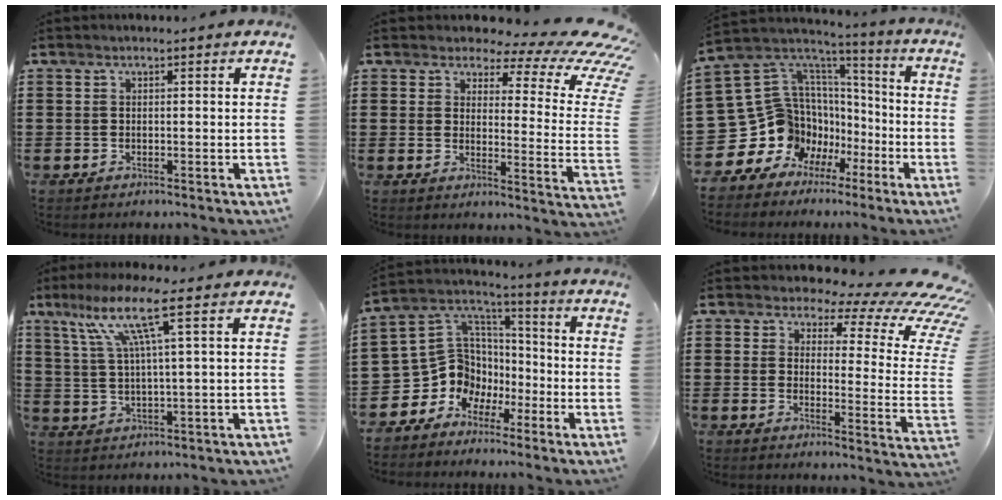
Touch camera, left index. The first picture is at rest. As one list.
[{"total": 6.6, "force": [4.4, 2.3, 4.4], "torque": [-0.079, -0.034, 0.072]}, {"total": 12.1, "force": [-3.4, 11.3, 2.4], "torque": [-0.125, -0.045, -0.035]}, {"total": 9.6, "force": [4.4, 0.5, 8.5], "torque": [-0.182, -0.002, 0.070]}, {"total": 9.3, "force": [-2.5, 8.6, 2.4], "torque": [-0.101, -0.014, -0.045]}, {"total": 7.5, "force": [5.1, 2.5, 4.9], "torque": [-0.082, -0.045, 0.084]}]